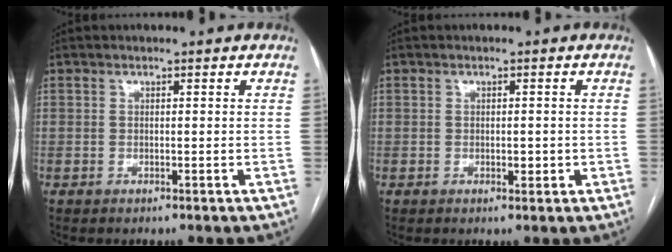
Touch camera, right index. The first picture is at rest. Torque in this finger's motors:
{"motor_torque": [0.18, 0.13, 0.04, 0.03]}